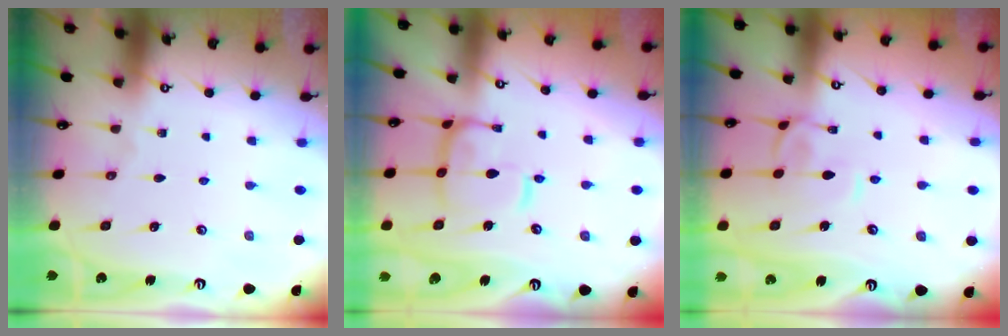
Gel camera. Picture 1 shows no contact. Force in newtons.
{"total": 6.6, "press": 6.5, "slide": 0.8}
{"total": 1.1, "press": 0.9, "slide": 0.6}